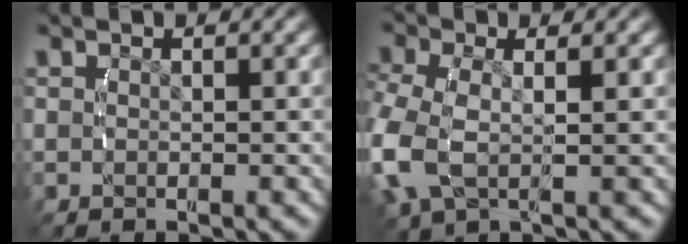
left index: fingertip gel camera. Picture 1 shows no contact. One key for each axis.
{"total": 4.7, "fx": -0.4, "fy": 3.3, "fz": 3.3, "tx": -0.113, "ty": -0.022, "tz": 0.000}